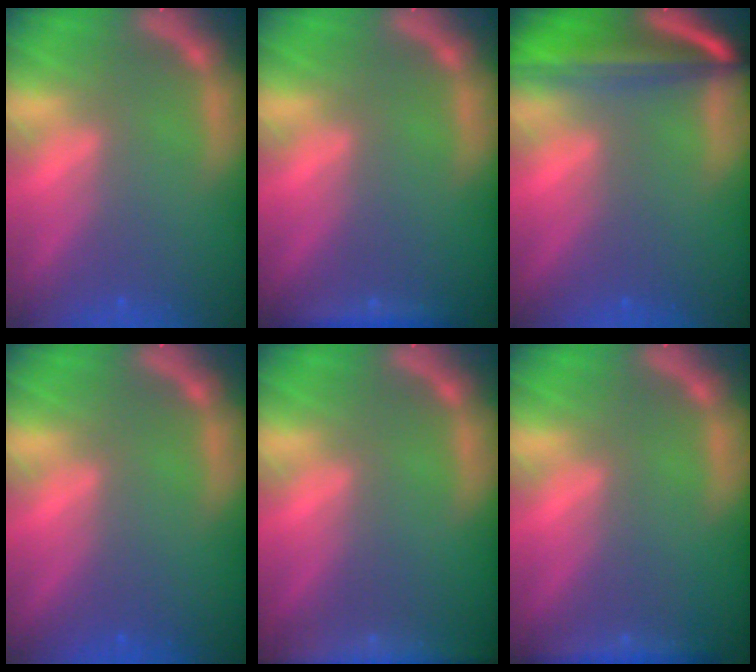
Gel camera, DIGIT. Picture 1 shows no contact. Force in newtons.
{"total": 1.9}
{"total": 9.2}
{"total": 0.0}
{"total": 6.5}
{"total": 2.4}